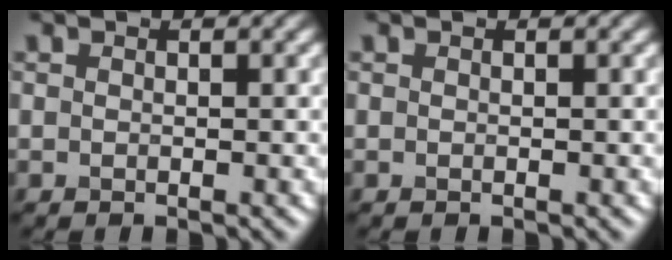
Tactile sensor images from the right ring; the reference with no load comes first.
{"total": 0.0}